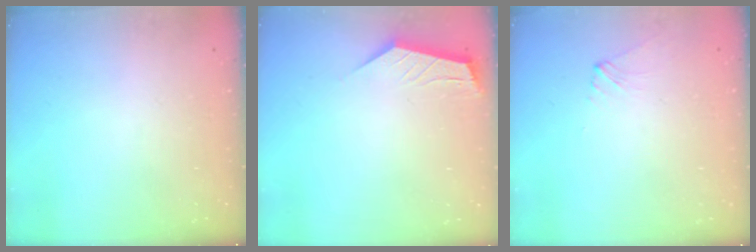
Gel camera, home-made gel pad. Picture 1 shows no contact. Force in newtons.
{"total": 1.6, "press": 1.6, "slide": 0.2}
{"total": 2.0, "press": 2.0, "slide": 0.3}